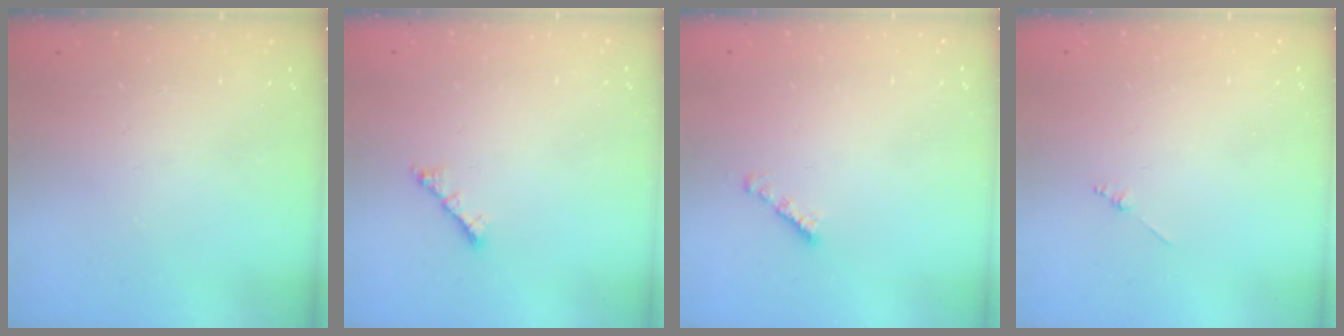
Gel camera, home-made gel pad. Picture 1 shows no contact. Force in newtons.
{"total": 1.8, "press": 1.7, "slide": 0.6}
{"total": 2.1, "press": 2.1, "slide": 0.3}
{"total": 0.8, "press": 0.8, "slide": 0.2}